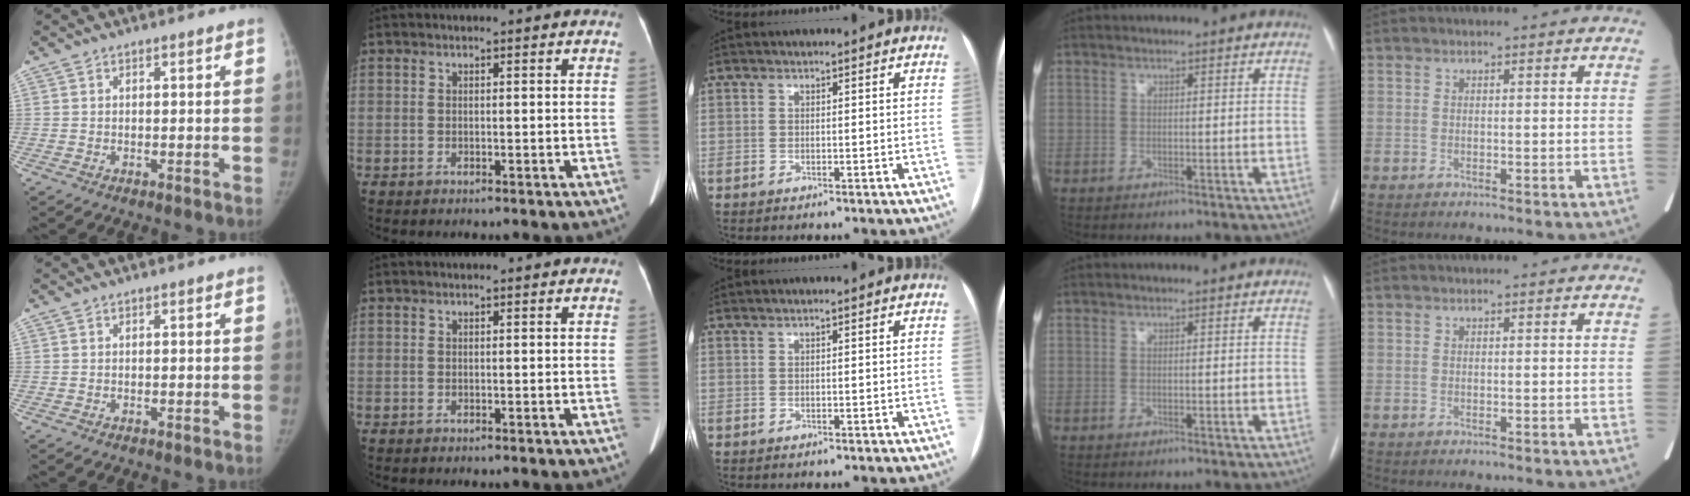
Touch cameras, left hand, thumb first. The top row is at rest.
{}